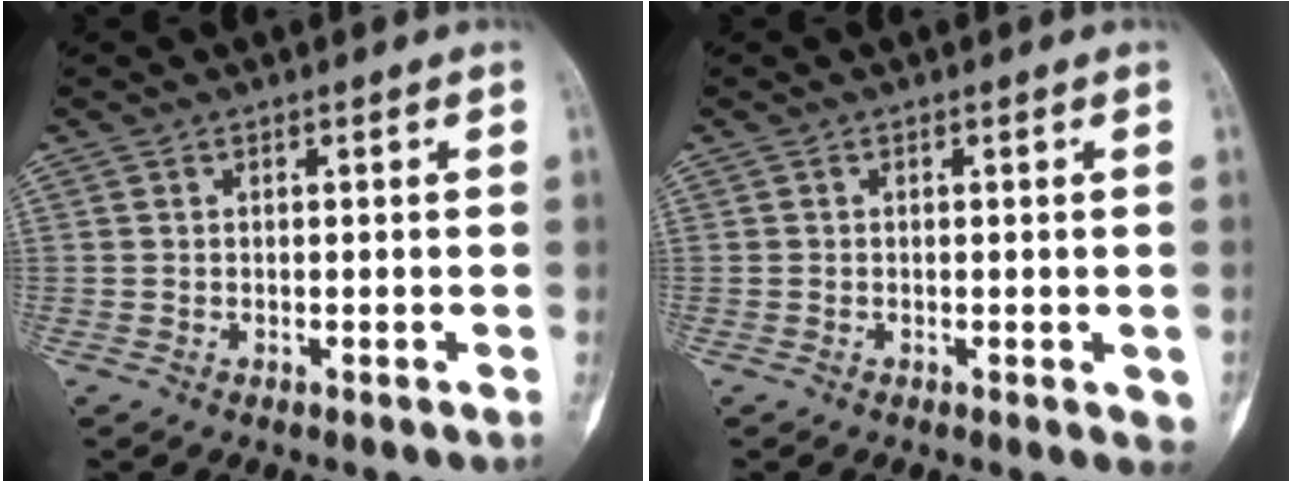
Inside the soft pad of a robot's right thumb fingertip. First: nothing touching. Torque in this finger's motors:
{"motor_torque": [0.19, 0.02, 0.74, -0.05, 0.07]}